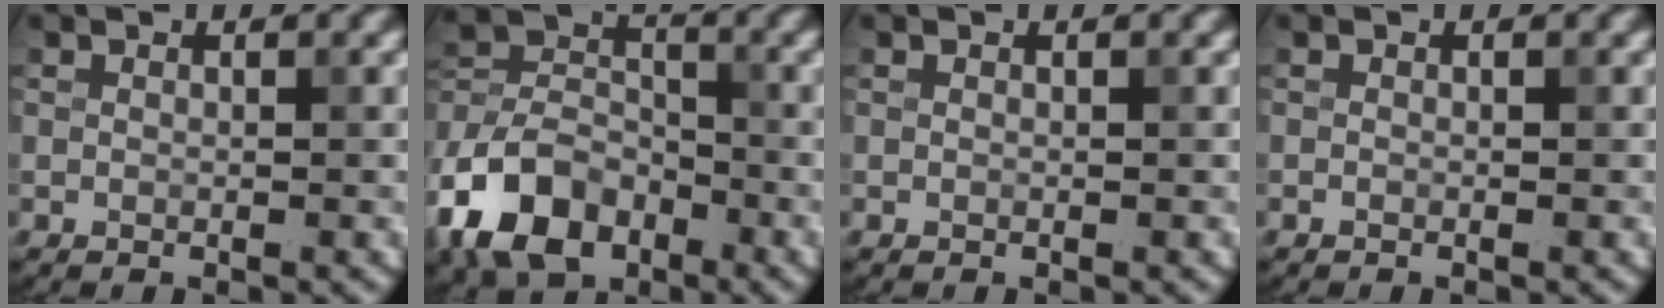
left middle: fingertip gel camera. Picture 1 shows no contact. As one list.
[{"total": 9.1, "force": [-5.0, 5.8, 4.9], "torque": [-0.098, -0.002, -0.109]}, {"total": 0.0}, {"total": 0.0}]